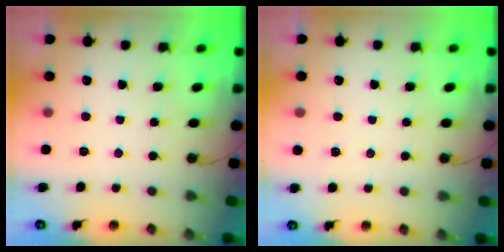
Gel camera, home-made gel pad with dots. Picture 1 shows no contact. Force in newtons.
{"total": 3.5, "press": 3.0, "slide": 1.8}